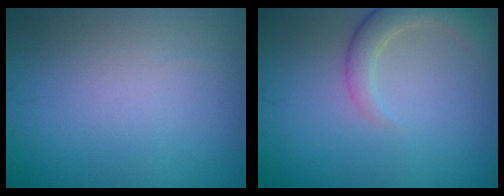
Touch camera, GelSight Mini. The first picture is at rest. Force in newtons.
{"total": 3.3, "press": 3.3, "slide": 0.4}